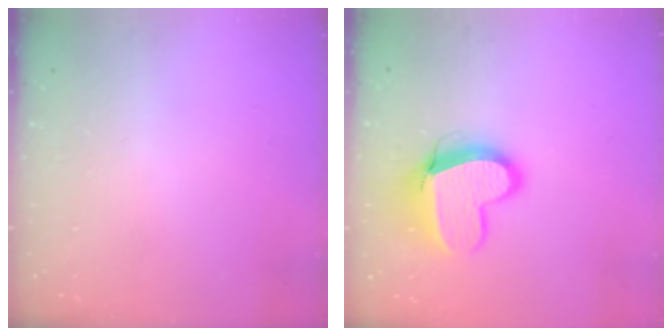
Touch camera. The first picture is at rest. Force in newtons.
{"total": 15.6, "press": 15.5, "slide": 1.5}